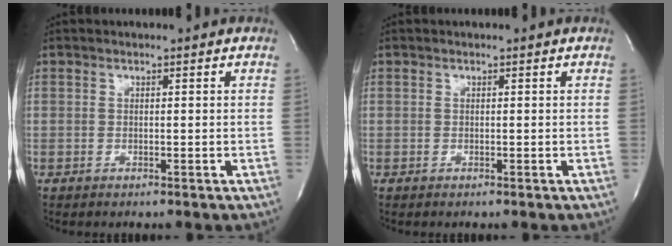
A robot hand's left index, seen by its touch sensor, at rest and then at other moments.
{"total": 0.0}